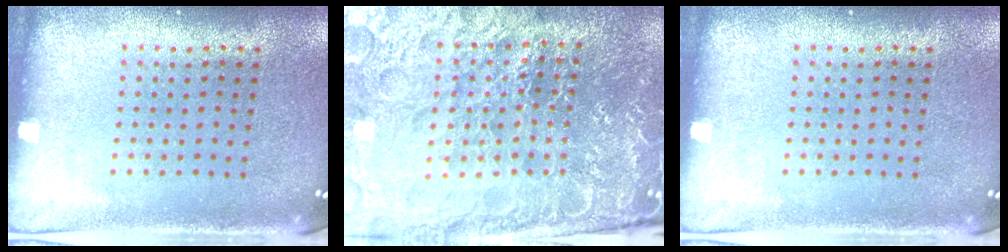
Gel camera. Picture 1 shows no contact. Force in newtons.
{"total": 5.5, "press": 5.1, "slide": 2.0}
{"total": 0.0}